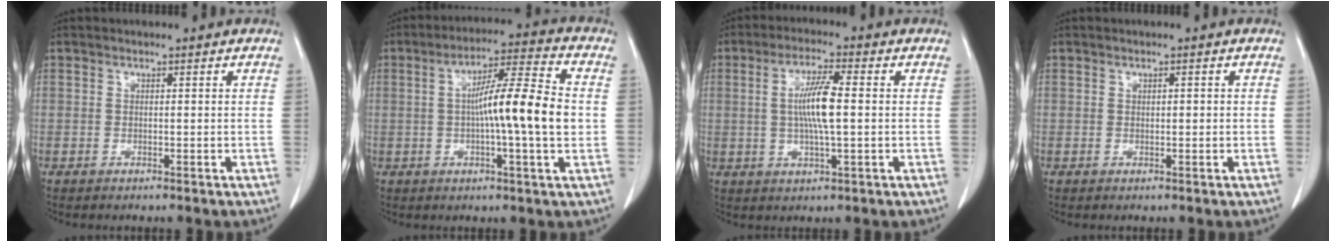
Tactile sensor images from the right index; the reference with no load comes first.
{"total": 12.9, "force": [0.0, 0.3, 12.9], "torque": [-0.207, 0.010, -0.008]}
{"total": 7.5, "force": [0.4, 0.7, 7.4], "torque": [-0.143, -0.001, 0.006]}
{"total": 0.9, "force": [0.2, 0.4, 0.8], "torque": [-0.014, 0.001, 0.005]}